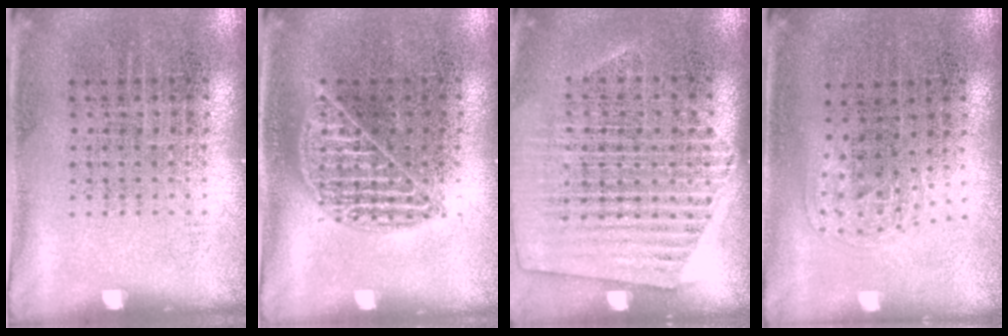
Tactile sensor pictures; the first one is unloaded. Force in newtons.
{"total": 1.6, "press": 1.6, "slide": 0.2}
{"total": 1.5, "press": 1.4, "slide": 0.4}
{"total": 1.0, "press": 0.7, "slide": 0.7}